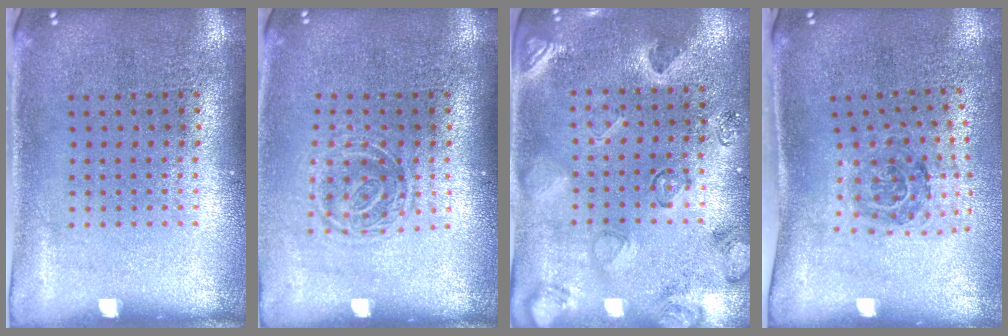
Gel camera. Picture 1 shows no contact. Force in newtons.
{"total": 1.3, "press": 1.0, "slide": 0.8}
{"total": 2.2, "press": 1.8, "slide": 1.3}
{"total": 1.3, "press": 1.1, "slide": 0.7}